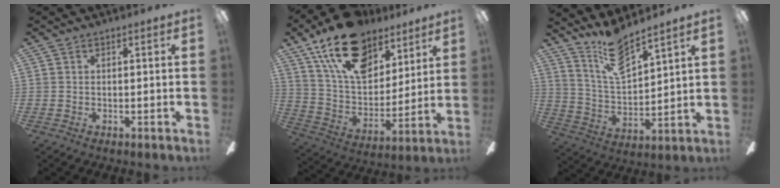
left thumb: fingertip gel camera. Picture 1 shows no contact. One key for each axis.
{"total": 21.3, "fx": 13.7, "fy": 11.9, "fz": 11.2, "tx": -0.194, "ty": -0.069, "tz": 0.247}
{"total": 12.7, "fx": 10.1, "fy": 3.8, "fz": 6.7, "tx": -0.136, "ty": -0.052, "tz": 0.184}